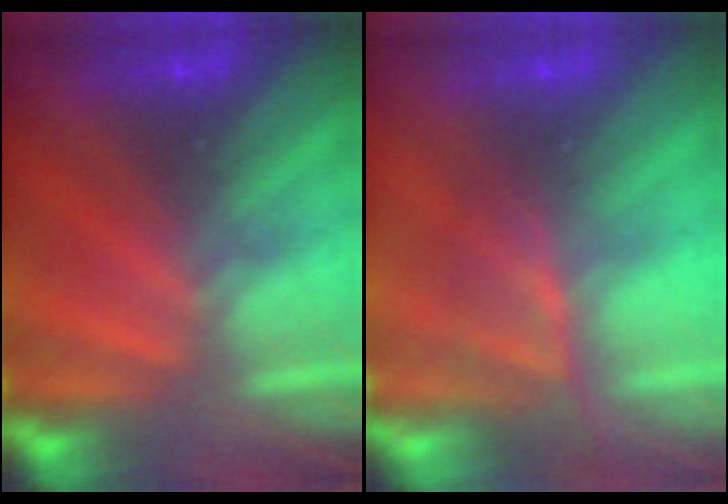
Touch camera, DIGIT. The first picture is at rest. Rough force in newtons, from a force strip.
{"total": 4.2}